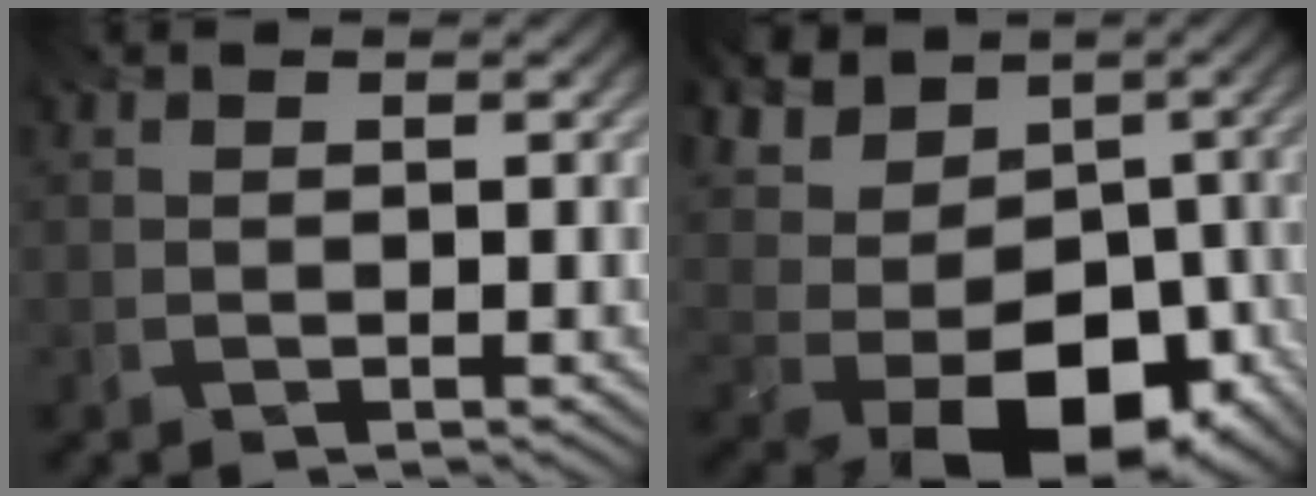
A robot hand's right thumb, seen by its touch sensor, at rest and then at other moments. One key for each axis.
{"total": 14.4, "fx": -0.2, "fy": 10.9, "fz": 9.4, "tx": -0.186, "ty": -0.012, "tz": 0.021}